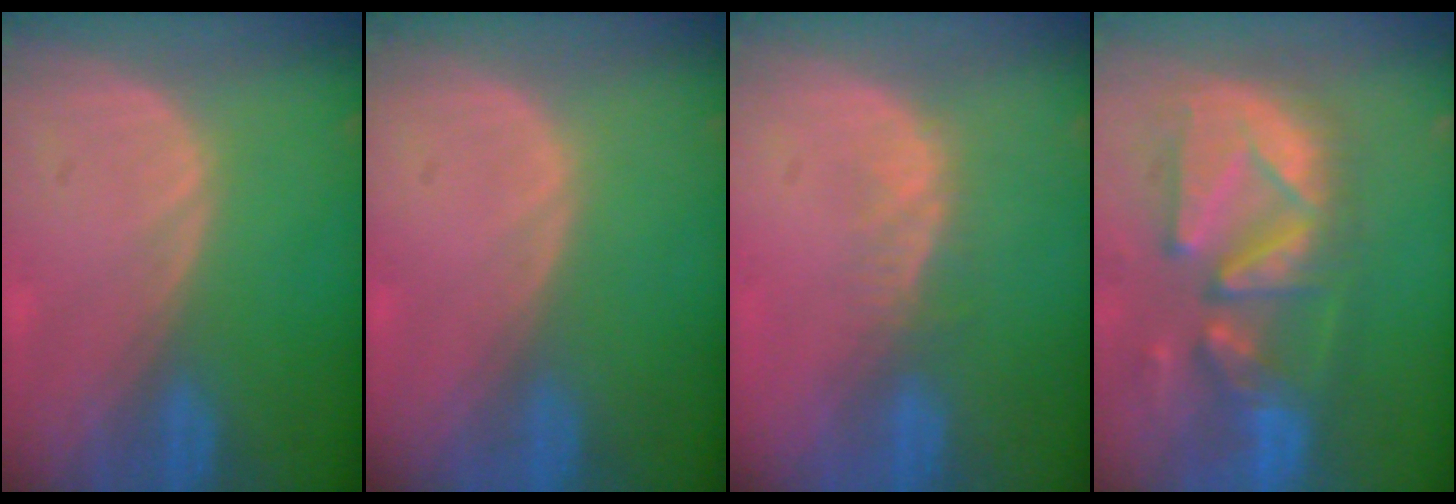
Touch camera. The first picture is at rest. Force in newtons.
{"total": 0.0}
{"total": 2.8, "press": 2.3, "slide": 1.7}
{"total": 12.7, "press": 11.2, "slide": 6.0}